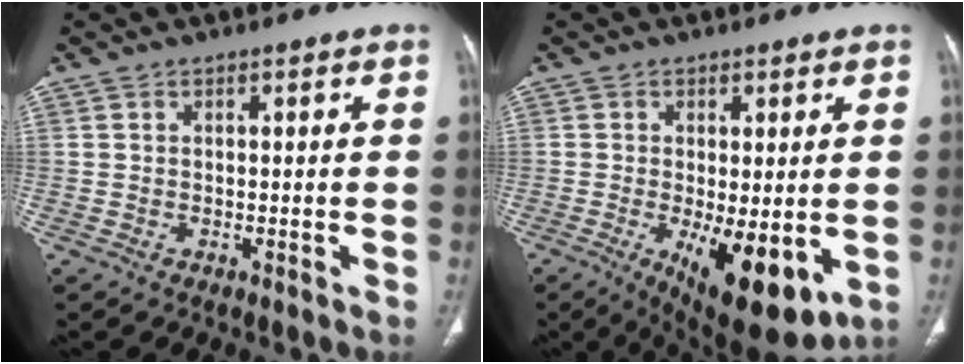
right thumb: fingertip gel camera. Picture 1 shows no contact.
{"total": 12.8, "force": [-3.1, 4.8, 11.5], "torque": [-0.167, -0.027, -0.030]}